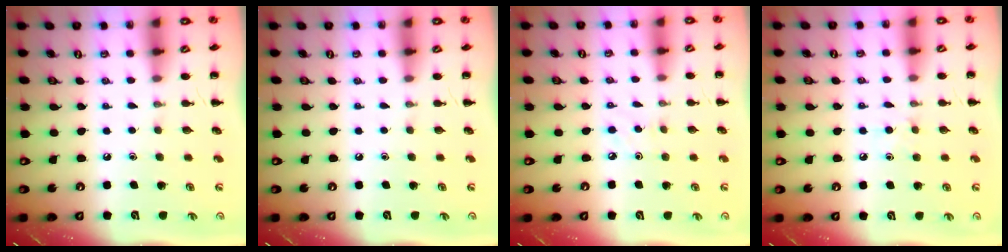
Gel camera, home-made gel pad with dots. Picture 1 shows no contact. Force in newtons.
{"total": 0.0}
{"total": 2.7, "press": 2.5, "slide": 0.9}
{"total": 4.1, "press": 4.0, "slide": 1.2}